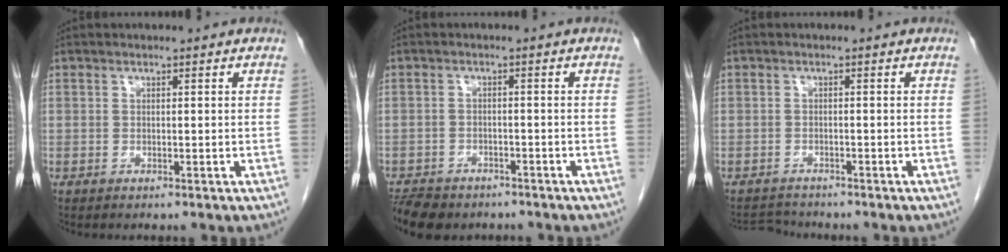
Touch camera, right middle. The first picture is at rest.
{"total": 7.6, "force": [-6.2, 3.5, 2.9], "torque": [-0.053, -0.009, -0.092]}
{"total": 2.9, "force": [-2.9, 0.5, -0.5], "torque": [0.000, -0.015, -0.048]}